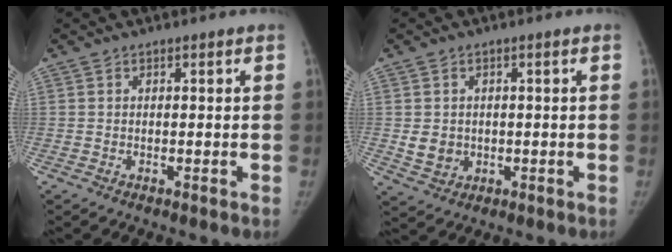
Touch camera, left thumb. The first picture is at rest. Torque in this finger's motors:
{"motor_torque": [0.40, 0.98, 0.62, -0.57, 0.00]}